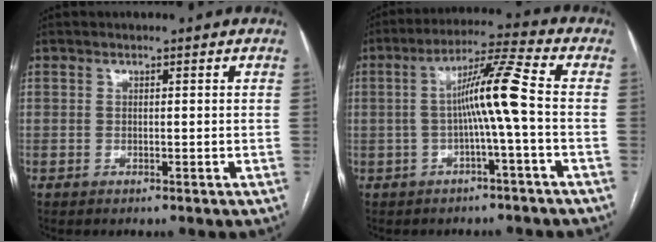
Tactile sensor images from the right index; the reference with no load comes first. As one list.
[{"total": 8.5, "force": [-1.0, -1.1, 8.3], "torque": [-0.147, 0.021, -0.017]}]